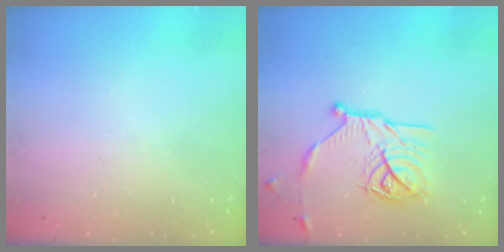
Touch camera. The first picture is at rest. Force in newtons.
{"total": 17.0, "press": 17.0, "slide": 1.0}